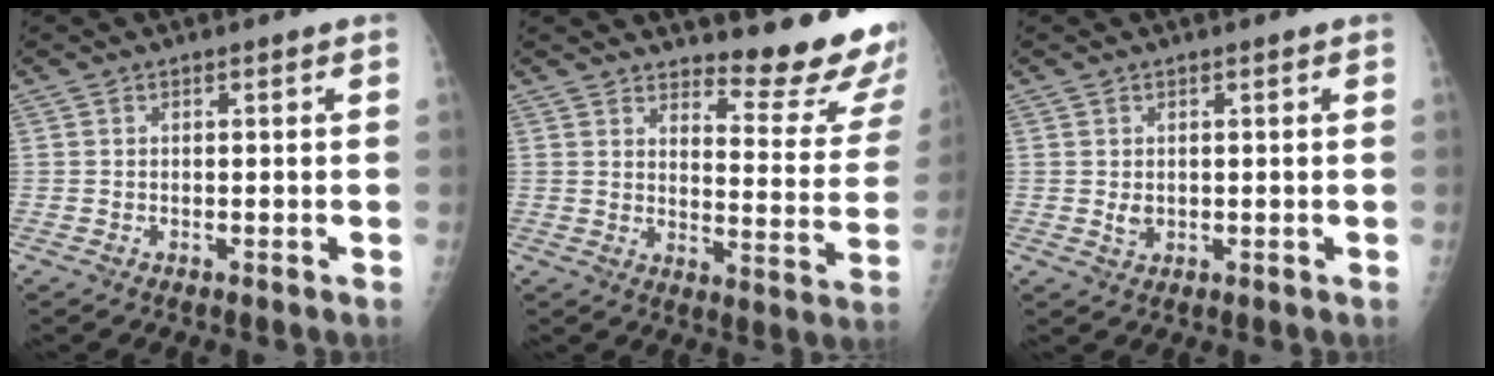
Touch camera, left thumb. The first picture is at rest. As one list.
[{"total": 15.3, "force": [13.6, 2.5, 6.6], "torque": [-0.052, -0.154, 0.164]}, {"total": 1.7, "force": [0.2, 1.2, 1.2], "torque": [-0.013, -0.004, 0.009]}]